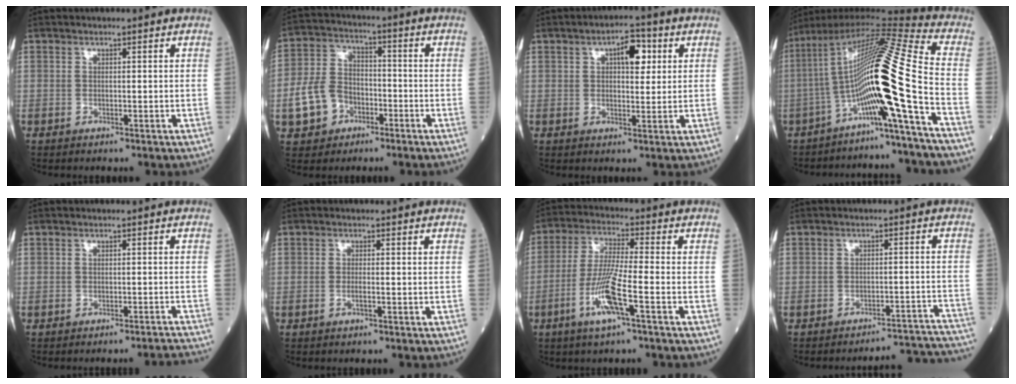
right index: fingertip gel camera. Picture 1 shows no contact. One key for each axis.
{"total": 8.8, "fx": -3.5, "fy": 6.8, "fz": 4.3, "tx": -0.109, "ty": 0.018, "tz": -0.060}
{"total": 5.5, "fx": 1.9, "fy": 2.3, "fz": 4.6, "tx": -0.067, "ty": 0.012, "tz": 0.027}
{"total": 18.1, "fx": -5.5, "fy": -1.7, "fz": 17.1, "tx": -0.313, "ty": 0.025, "tz": -0.106}
{"total": 4.4, "fx": -4.1, "fy": -1.5, "fz": 0.2, "tx": 0.005, "ty": -0.004, "tz": -0.047}
{"total": 1.0, "fx": -0.5, "fy": -0.1, "fz": 0.8, "tx": -0.018, "ty": 0.001, "tz": -0.011}
{"total": 8.8, "fx": -3.8, "fy": 0.0, "fz": 8.0, "tx": -0.165, "ty": -0.007, "tz": -0.077}
{"total": 13.3, "fx": -13.2, "fy": -0.9, "fz": 0.2, "tx": 0.028, "ty": 0.018, "tz": -0.155}